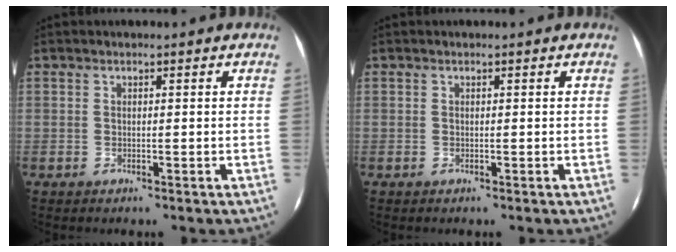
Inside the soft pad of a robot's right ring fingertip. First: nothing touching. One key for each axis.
{"total": 0.0}